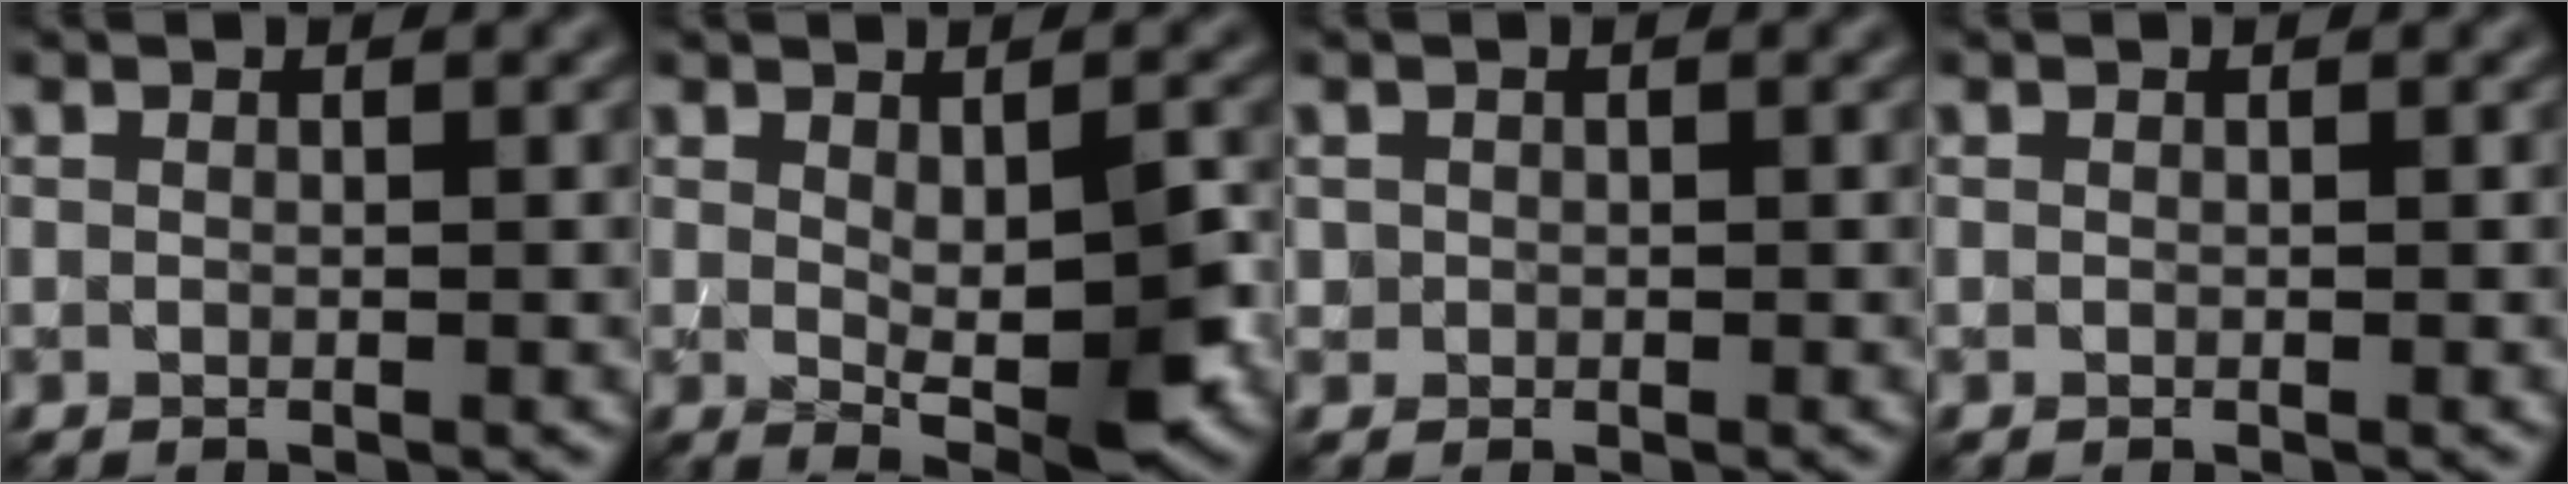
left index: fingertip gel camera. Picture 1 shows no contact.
{"total": 5.1, "force": [-0.2, 1.3, 4.9], "torque": [-0.072, -0.007, 0.004]}
{"total": 0.6, "force": [0.0, 0.3, -0.5], "torque": [0.012, 0.000, 0.002]}
{"total": 0.0}